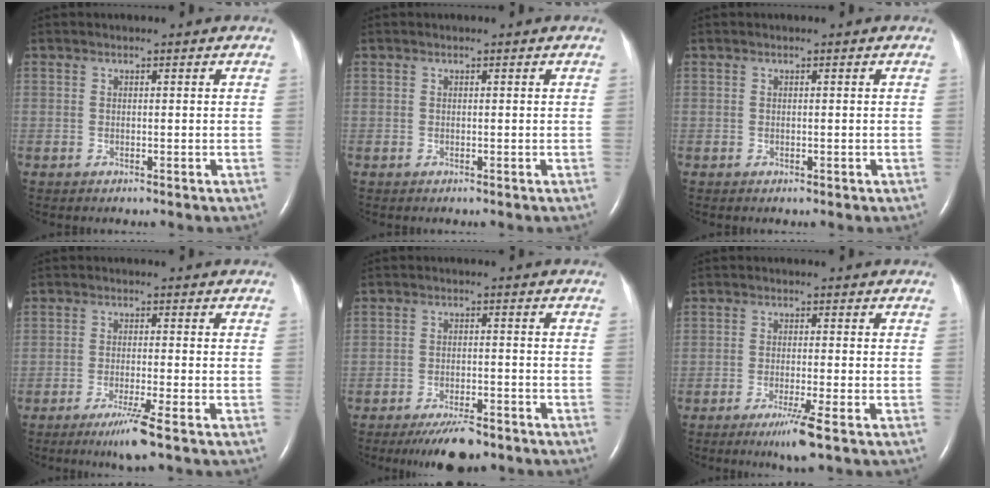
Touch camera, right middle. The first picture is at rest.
{"total": 0.0}
{"total": 0.0}
{"total": 4.6, "force": [-2.9, -0.8, 3.5], "torque": [-0.070, -0.016, -0.055]}
{"total": 6.4, "force": [-4.9, 1.6, 3.6], "torque": [-0.064, -0.008, -0.080]}
{"total": 4.3, "force": [-2.5, -0.6, 3.5], "torque": [-0.066, -0.016, -0.046]}